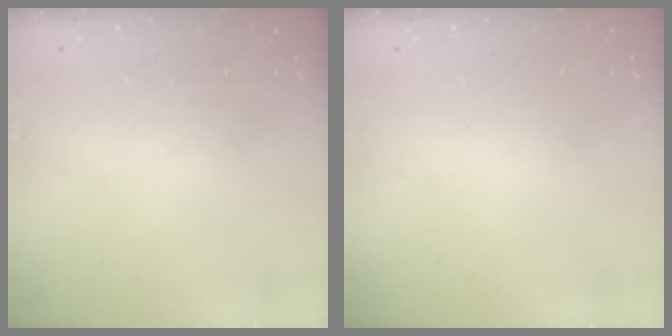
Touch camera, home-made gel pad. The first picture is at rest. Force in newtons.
{"total": 1.9, "press": 1.9, "slide": 0.1}